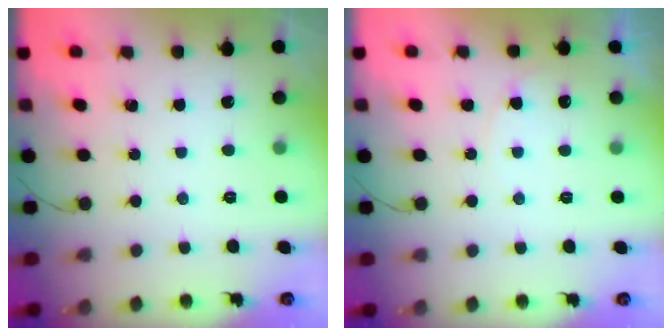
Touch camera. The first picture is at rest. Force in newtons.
{"total": 5.6, "press": 5.5, "slide": 0.4}